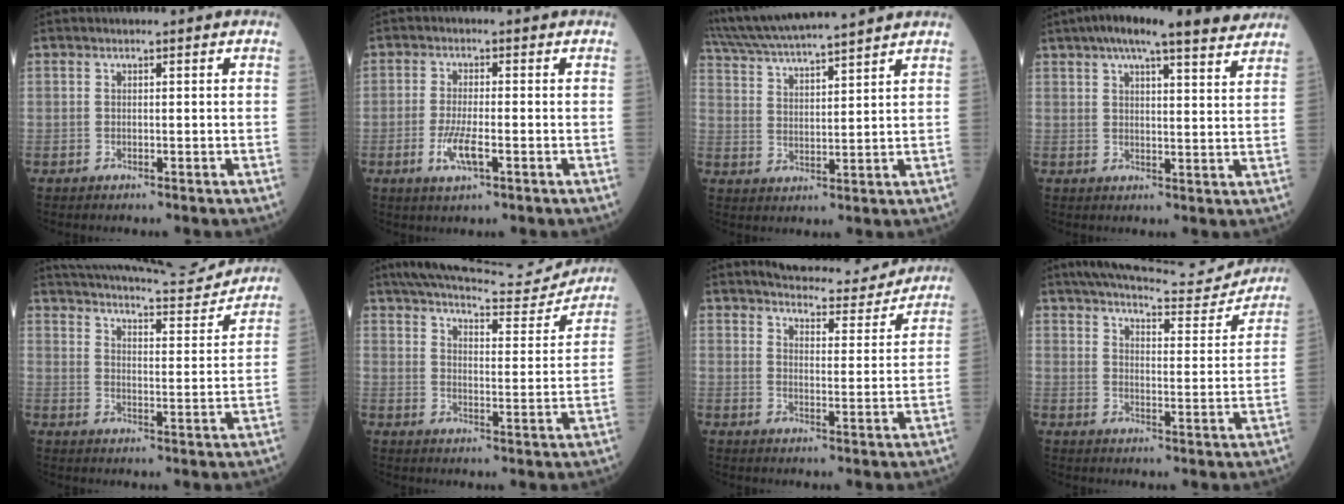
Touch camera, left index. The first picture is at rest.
{"total": 4.1, "force": [-1.4, 0.8, 3.8], "torque": [-0.083, -0.007, -0.027]}
{"total": 15.7, "force": [14.3, 0.0, 6.4], "torque": [-0.130, 0.030, 0.237]}
{"total": 15.2, "force": [12.5, 1.8, 8.4], "torque": [-0.129, 0.026, 0.165]}
{"total": 19.0, "force": [18.1, 1.6, 5.6], "torque": [-0.095, -0.031, 0.243]}
{"total": 18.9, "force": [17.7, 2.8, 6.0], "torque": [-0.092, -0.014, 0.235]}
{"total": 12.4, "force": [11.9, 2.3, 2.8], "torque": [-0.029, -0.013, 0.146]}
{"total": 17.4, "force": [16.3, 2.7, 5.5], "torque": [-0.077, -0.012, 0.210]}